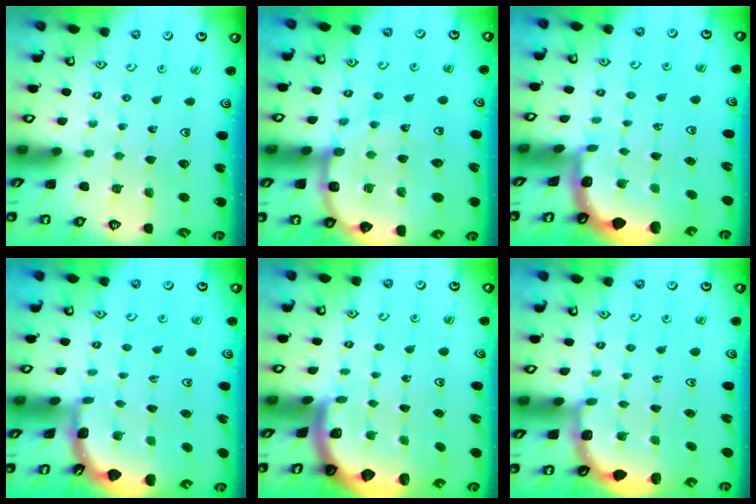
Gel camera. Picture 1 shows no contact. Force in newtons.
{"total": 13.6, "press": 13.3, "slide": 2.8}
{"total": 1.7, "press": 1.5, "slide": 0.7}
{"total": 1.8, "press": 1.8, "slide": 0.1}
{"total": 1.9, "press": 1.9, "slide": 0.3}
{"total": 2.7, "press": 2.3, "slide": 1.4}